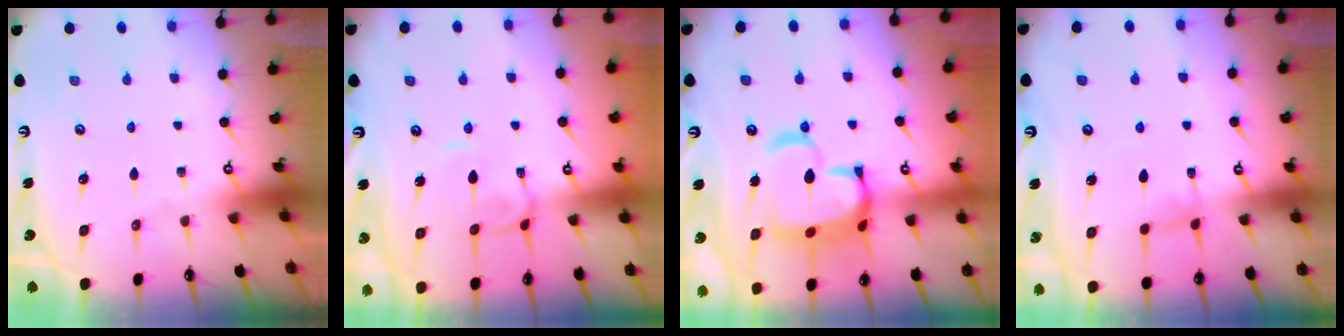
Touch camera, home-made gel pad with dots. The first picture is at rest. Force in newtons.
{"total": 2.0, "press": 1.9, "slide": 0.5}
{"total": 12.9, "press": 12.8, "slide": 1.5}
{"total": 1.5, "press": 1.5, "slide": 0.4}